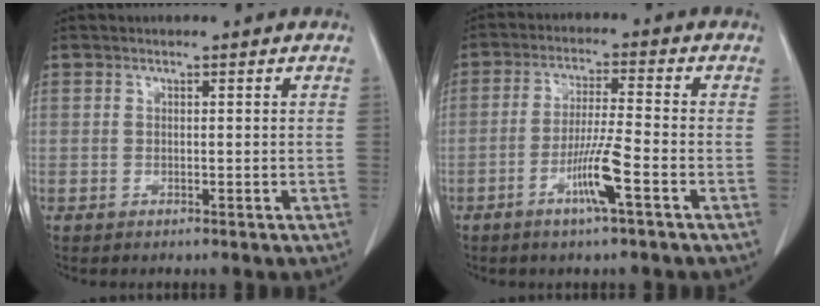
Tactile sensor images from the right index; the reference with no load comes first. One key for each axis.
{"total": 6.9, "fx": -3.1, "fy": -0.4, "fz": 6.1, "tx": -0.119, "ty": -0.008, "tz": -0.061}